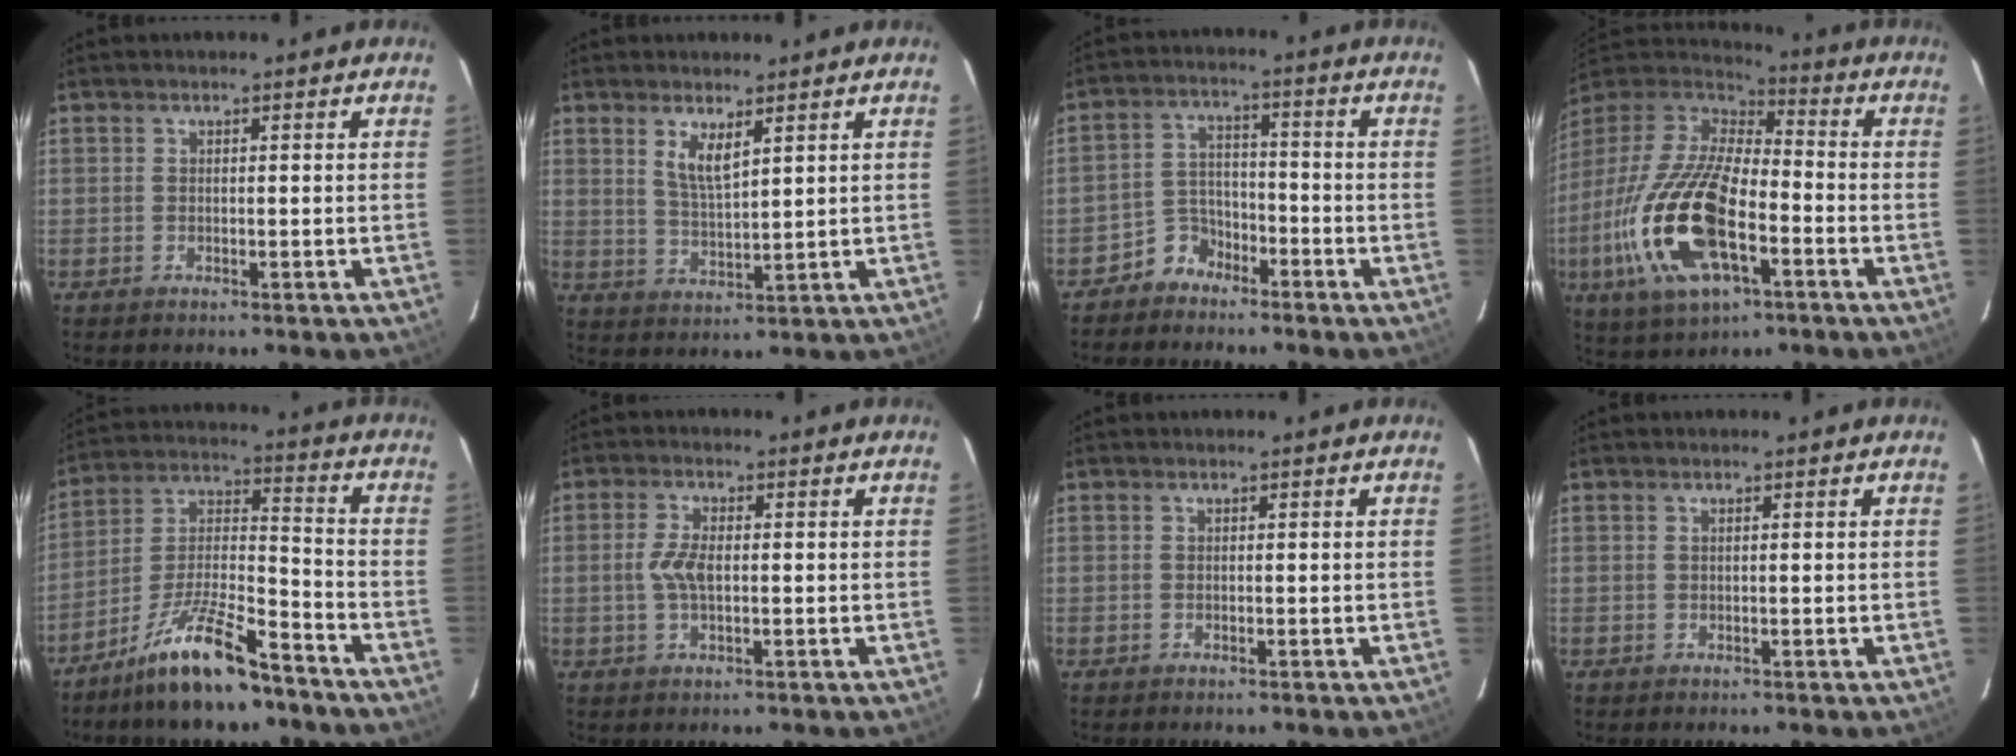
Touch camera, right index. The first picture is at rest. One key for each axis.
{"total": 5.1, "fx": 2.8, "fy": 1.5, "fz": 4.1, "tx": -0.076, "ty": -0.008, "tz": 0.055}
{"total": 5.4, "fx": -4.2, "fy": 3.3, "fz": 0.4, "tx": -0.012, "ty": 0.025, "tz": -0.080}
{"total": 23.9, "fx": -8.0, "fy": 10.6, "fz": 19.9, "tx": -0.425, "ty": -0.037, "tz": -0.148}
{"total": 14.5, "fx": -10.7, "fy": 3.3, "fz": 9.2, "tx": -0.183, "ty": 0.011, "tz": -0.192}
{"total": 4.2, "fx": -0.3, "fy": 1.9, "fz": 3.7, "tx": -0.080, "ty": 0.002, "tz": -0.004}
{"total": 0.0}
{"total": 0.0}